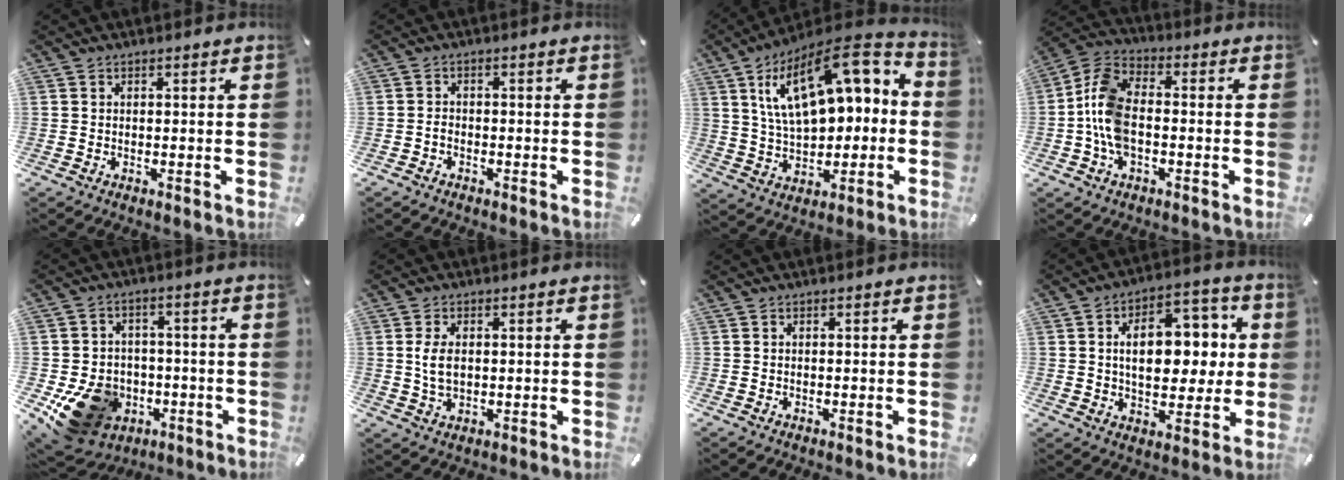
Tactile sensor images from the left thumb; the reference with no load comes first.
{"total": 1.5, "force": [-0.9, 1.0, 0.6], "torque": [-0.012, 0.006, -0.018]}
{"total": 19.0, "force": [7.1, 10.7, 13.9], "torque": [-0.233, -0.030, 0.121]}
{"total": 10.3, "force": [-2.7, 6.4, 7.6], "torque": [-0.179, 0.008, -0.051]}
{"total": 14.7, "force": [-5.5, 11.9, 6.7], "torque": [-0.133, 0.027, -0.084]}
{"total": 4.9, "force": [0.5, 3.1, 3.9], "torque": [-0.098, 0.000, 0.003]}
{"total": 0.0}
{"total": 14.6, "force": [2.0, 9.7, 10.8], "torque": [-0.147, 0.003, 0.033]}